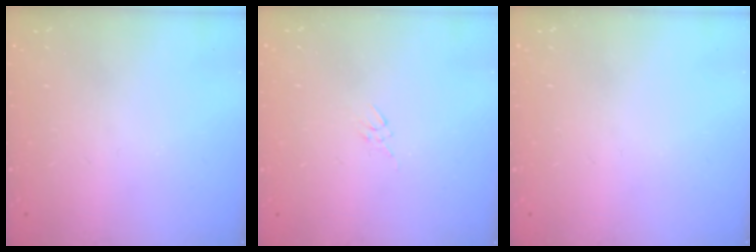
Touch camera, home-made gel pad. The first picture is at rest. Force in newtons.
{"total": 2.7, "press": 2.7, "slide": 0.5}
{"total": 0.0}